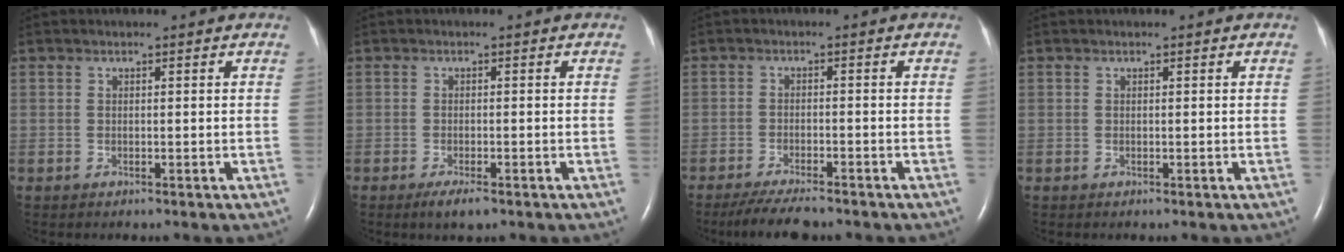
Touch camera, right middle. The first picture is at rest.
{"total": 2.8, "force": [-1.8, 0.6, 2.0], "torque": [-0.041, -0.005, -0.030]}
{"total": 6.7, "force": [-5.8, 1.0, 3.3], "torque": [-0.057, -0.016, -0.096]}
{"total": 0.0}